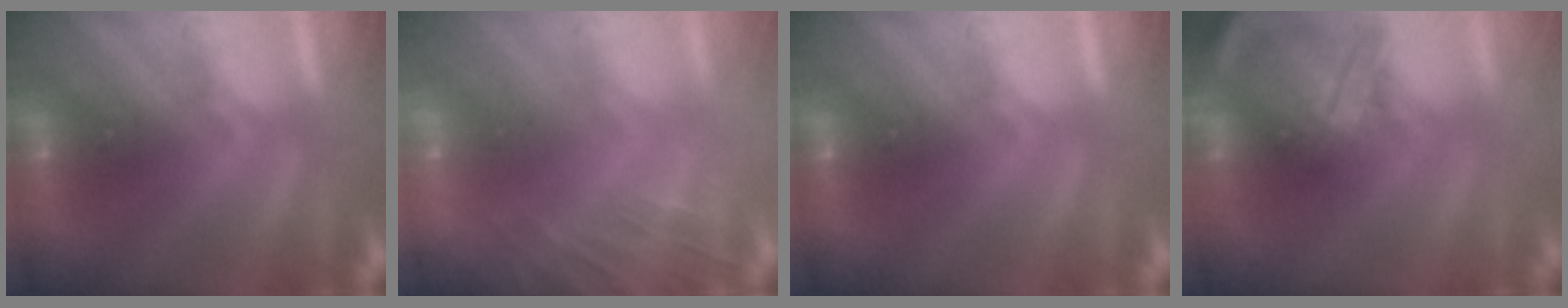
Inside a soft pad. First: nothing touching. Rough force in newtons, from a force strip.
{"total": 6.0}
{"total": 0.0}
{"total": 9.4}